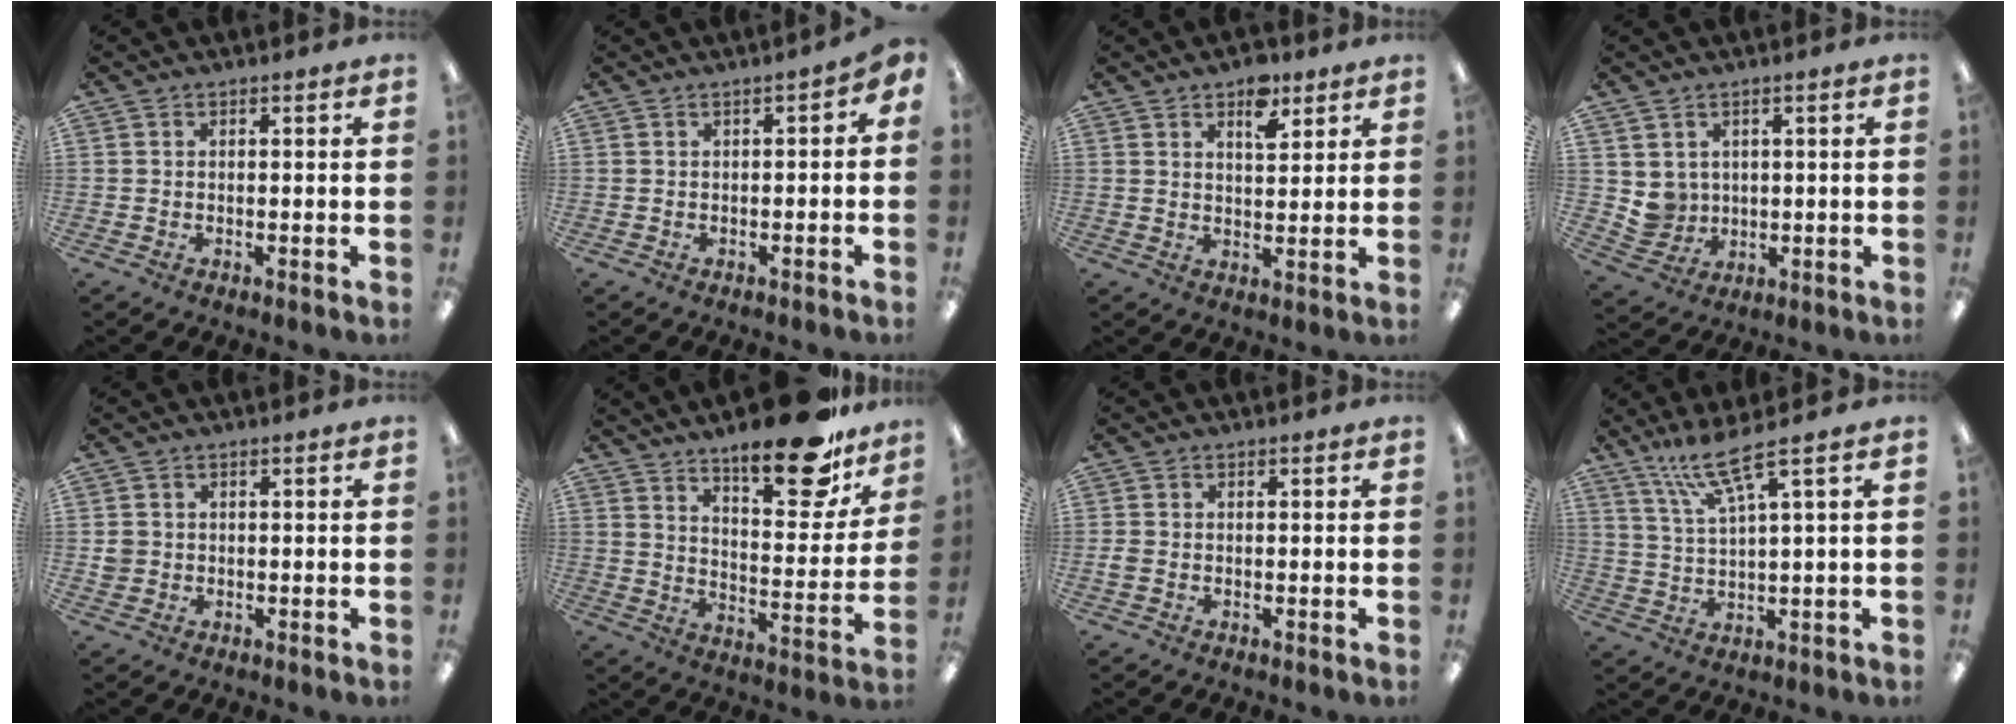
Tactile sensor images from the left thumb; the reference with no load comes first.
{"total": 1.7, "force": [-1.0, 0.9, 1.0], "torque": [-0.018, 0.008, -0.020]}
{"total": 6.9, "force": [4.5, 3.5, 3.8], "torque": [-0.038, -0.020, 0.073]}
{"total": 5.1, "force": [2.4, 4.5, -0.1], "torque": [-0.011, -0.008, 0.049]}
{"total": 2.2, "force": [-0.1, 2.2, 0.2], "torque": [-0.005, 0.005, -0.004]}
{"total": 19.1, "force": [14.5, 6.1, 10.7], "torque": [-0.151, -0.095, 0.238]}
{"total": 1.3, "force": [-0.3, 1.1, 0.5], "torque": [-0.008, 0.004, -0.006]}
{"total": 9.5, "force": [6.6, 1.3, 6.7], "torque": [-0.146, -0.020, 0.120]}